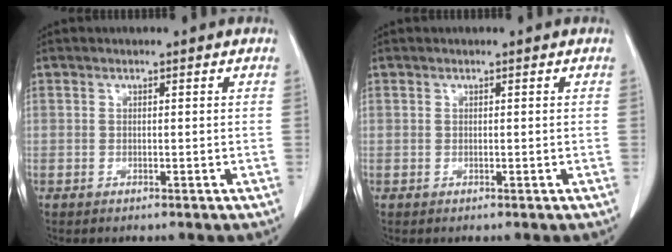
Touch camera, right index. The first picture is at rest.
{"total": 0.0}